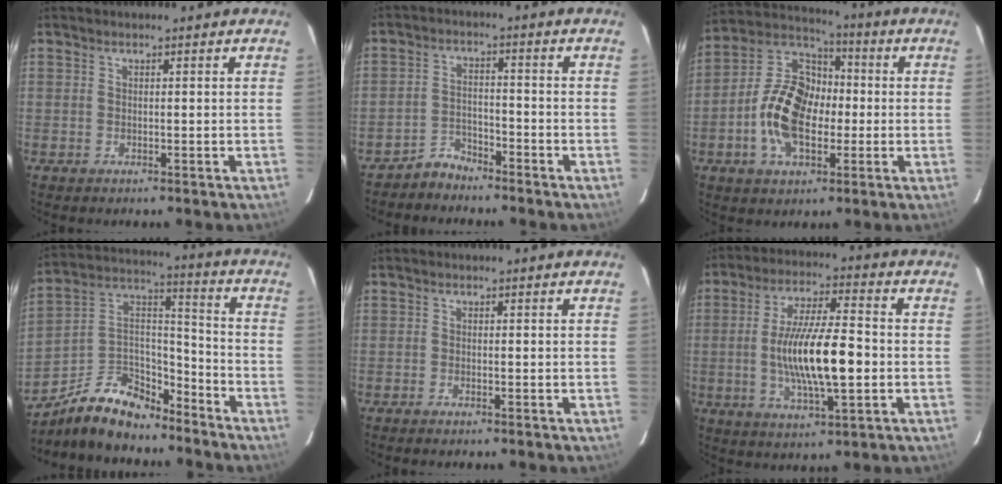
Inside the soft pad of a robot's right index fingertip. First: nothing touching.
{"total": 4.2, "force": [-3.9, 1.6, 0.1], "torque": [-0.007, 0.014, -0.070]}
{"total": 15.0, "force": [-2.9, 9.5, 11.3], "torque": [-0.225, 0.020, -0.056]}
{"total": 15.7, "force": [-12.1, 6.9, 7.2], "torque": [-0.164, 0.036, -0.209]}
{"total": 0.7, "force": [-0.7, 0.0, 0.3], "torque": [-0.006, -0.001, -0.014]}
{"total": 14.7, "force": [-2.1, 3.6, 14.1], "torque": [-0.260, -0.006, -0.033]}